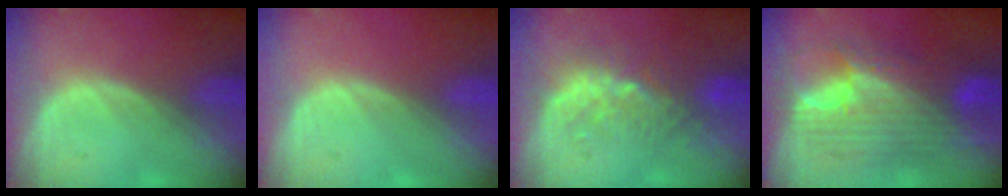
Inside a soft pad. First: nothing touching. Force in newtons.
{"total": 0.0}
{"total": 6.7, "press": 6.5, "slide": 1.7}
{"total": 11.8, "press": 11.7, "slide": 1.1}